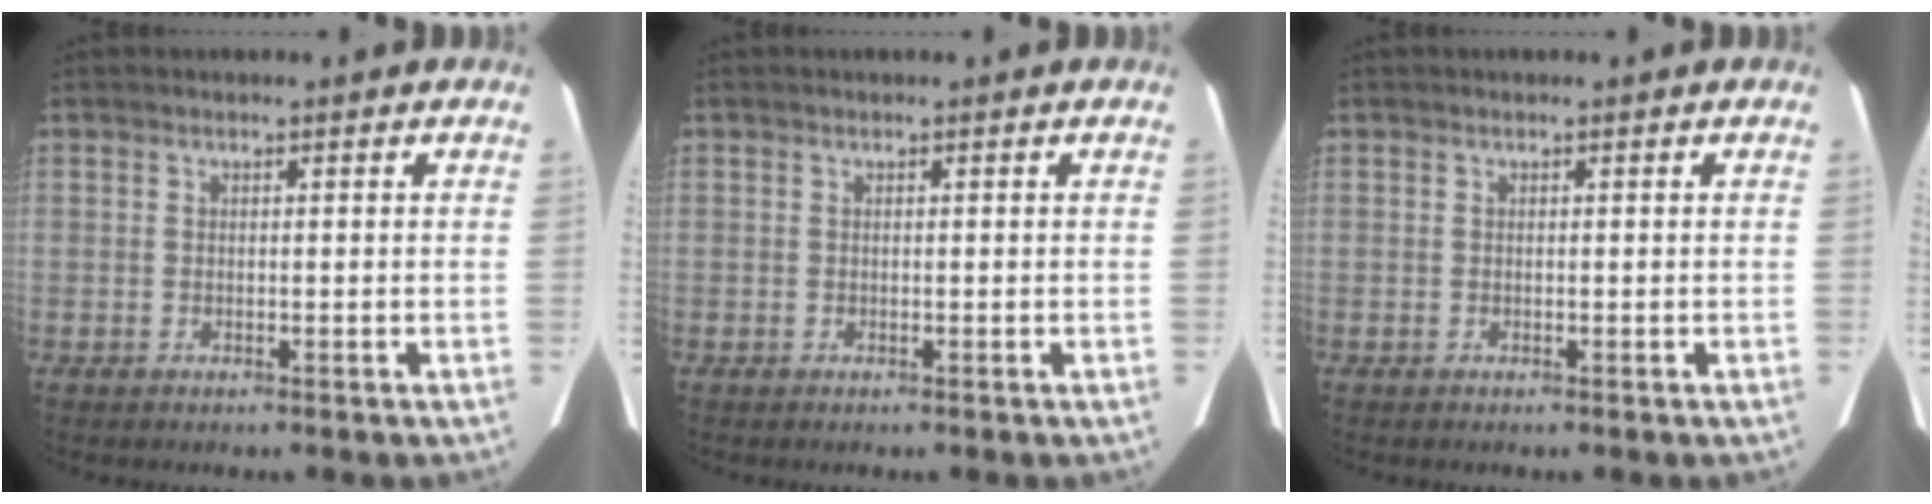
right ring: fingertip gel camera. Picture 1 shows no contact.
{"total": 0.0}
{"total": 0.0}